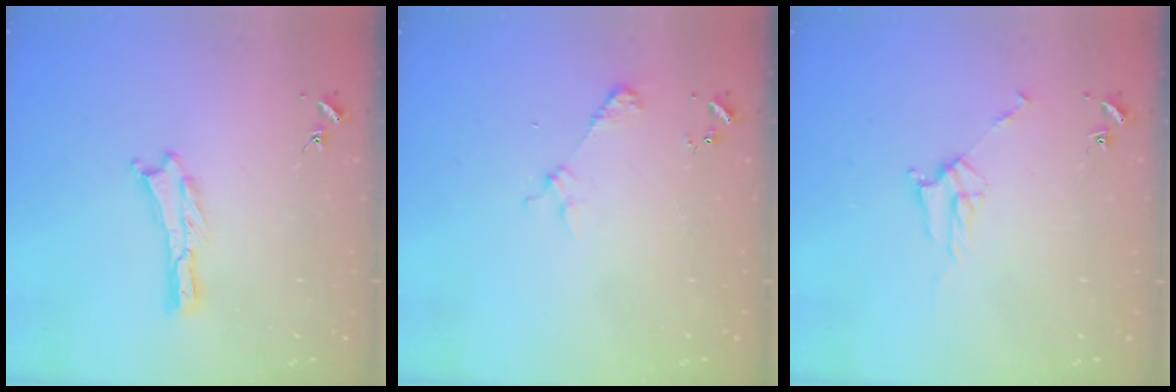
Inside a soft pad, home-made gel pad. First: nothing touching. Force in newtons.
{"total": 2.2, "press": 2.2, "slide": 0.2}
{"total": 3.7, "press": 3.6, "slide": 0.5}